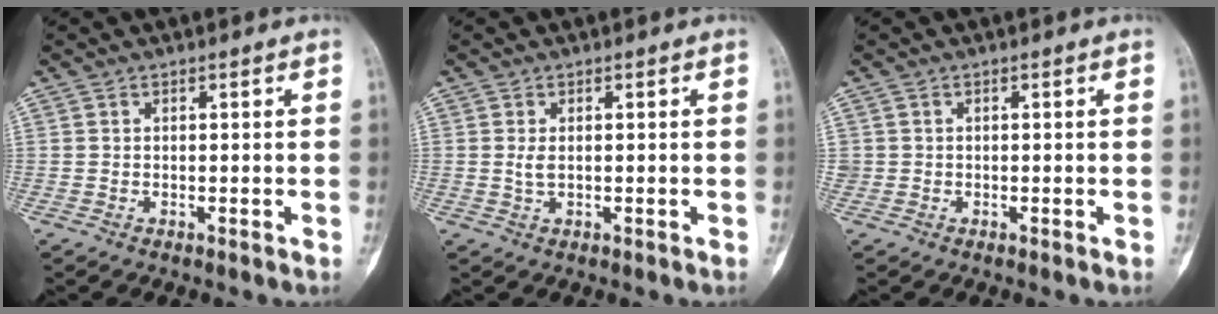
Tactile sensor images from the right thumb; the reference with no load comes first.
{"total": 1.4, "force": [0.1, 0.7, 1.2], "torque": [-0.027, -0.001, 0.006]}
{"total": 0.7, "force": [-0.1, 0.7, 0.0], "torque": [0.007, 0.006, -0.003]}